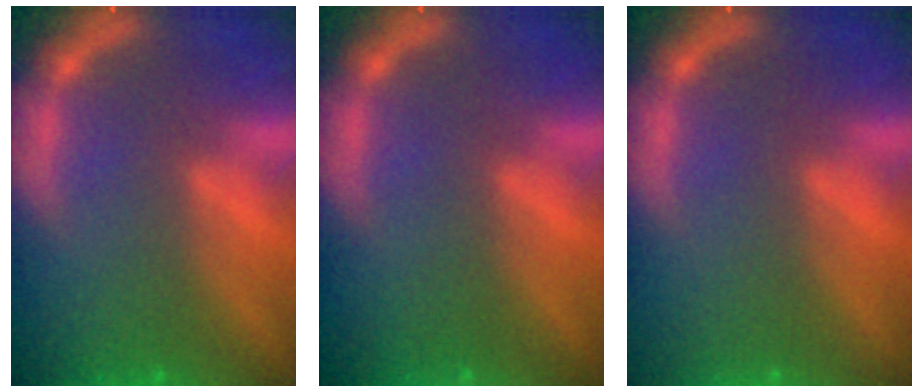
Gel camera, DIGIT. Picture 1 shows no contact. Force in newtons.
{"total": 0.9}
{"total": 0.0}